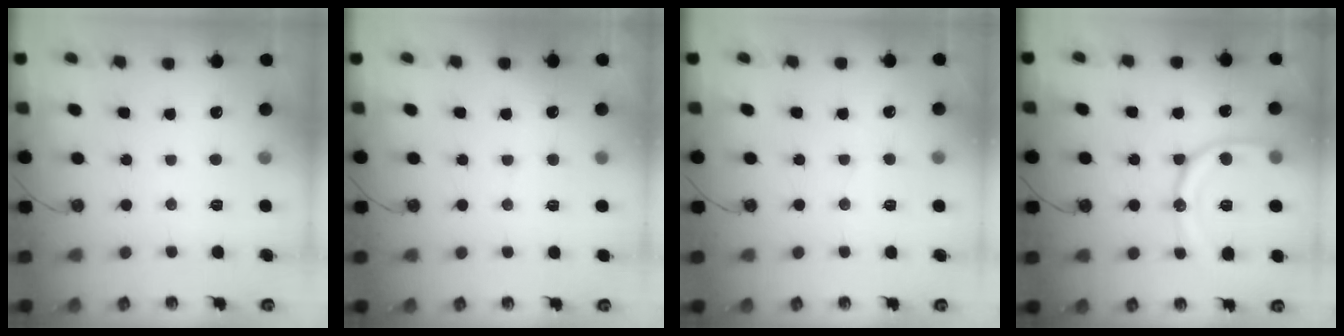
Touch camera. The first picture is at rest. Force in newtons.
{"total": 5.3, "press": 5.3, "slide": 0.4}
{"total": 3.0, "press": 3.0, "slide": 0.3}
{"total": 14.9, "press": 14.8, "slide": 1.7}